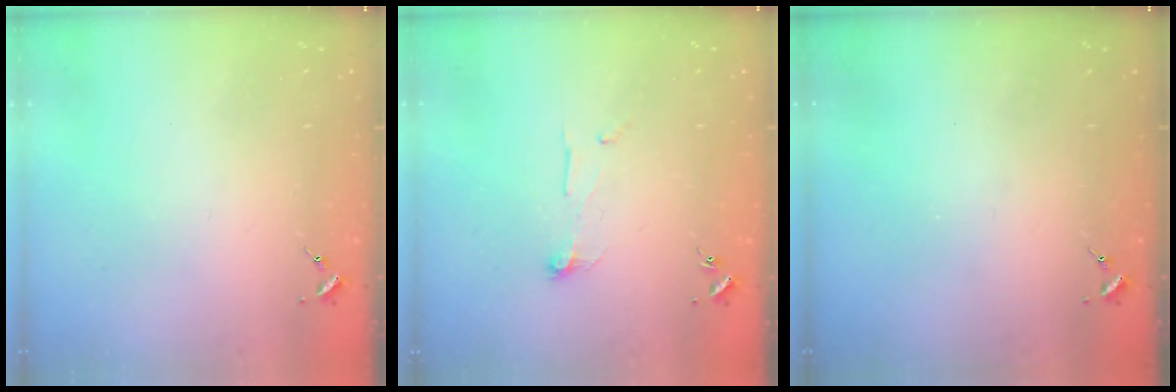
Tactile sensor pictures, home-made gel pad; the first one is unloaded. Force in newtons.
{"total": 6.2, "press": 6.2, "slide": 0.4}
{"total": 0.0}